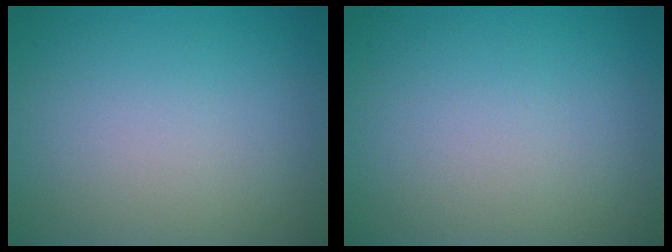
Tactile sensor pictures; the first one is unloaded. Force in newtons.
{"total": 0.0}